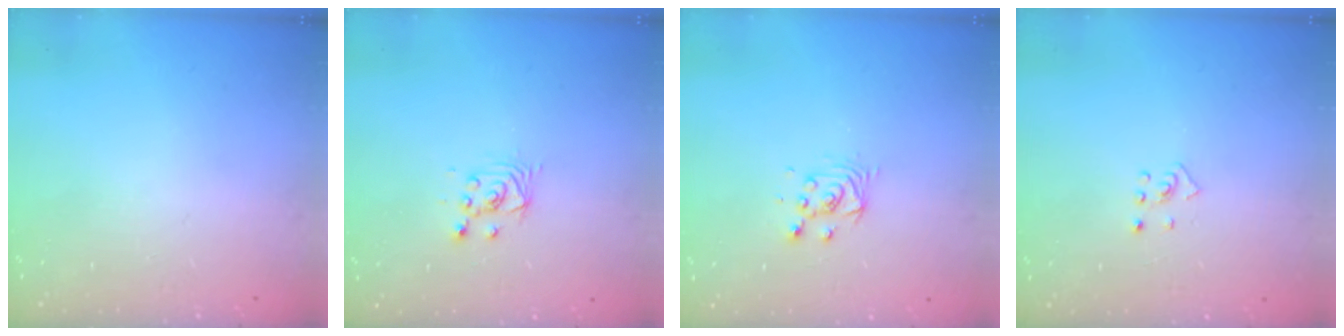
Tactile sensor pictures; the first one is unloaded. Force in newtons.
{"total": 2.6, "press": 2.6, "slide": 0.1}
{"total": 4.0, "press": 4.0, "slide": 0.3}
{"total": 2.5, "press": 2.4, "slide": 0.8}